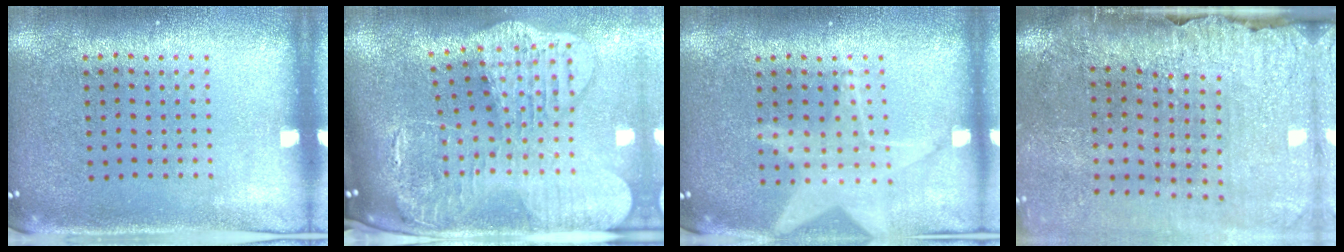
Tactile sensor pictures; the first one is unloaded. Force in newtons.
{"total": 4.5, "press": 3.3, "slide": 3.0}
{"total": 1.6, "press": 1.4, "slide": 0.7}
{"total": 4.1, "press": 3.4, "slide": 2.3}